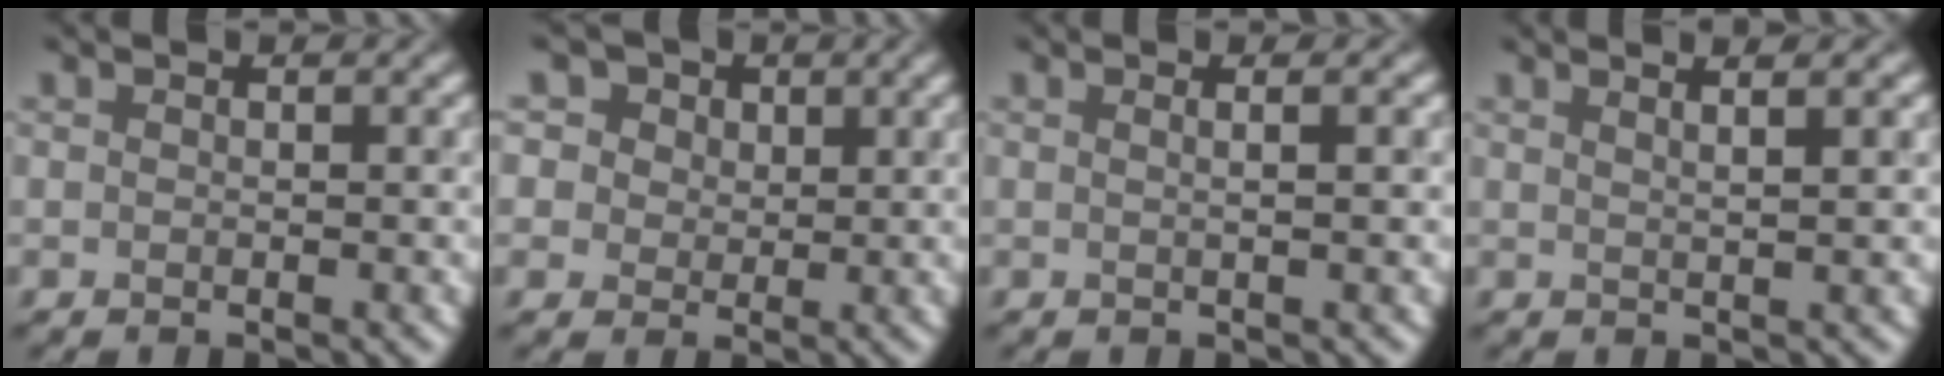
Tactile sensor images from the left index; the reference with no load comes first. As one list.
[{"total": 8.4, "force": [4.5, 5.9, 3.8], "torque": [-0.073, 0.020, 0.046]}, {"total": 2.3, "force": [0.7, 1.0, 2.0], "torque": [-0.013, 0.005, -0.016]}, {"total": 3.8, "force": [2.4, 1.4, 2.7], "torque": [-0.012, 0.022, -0.002]}]